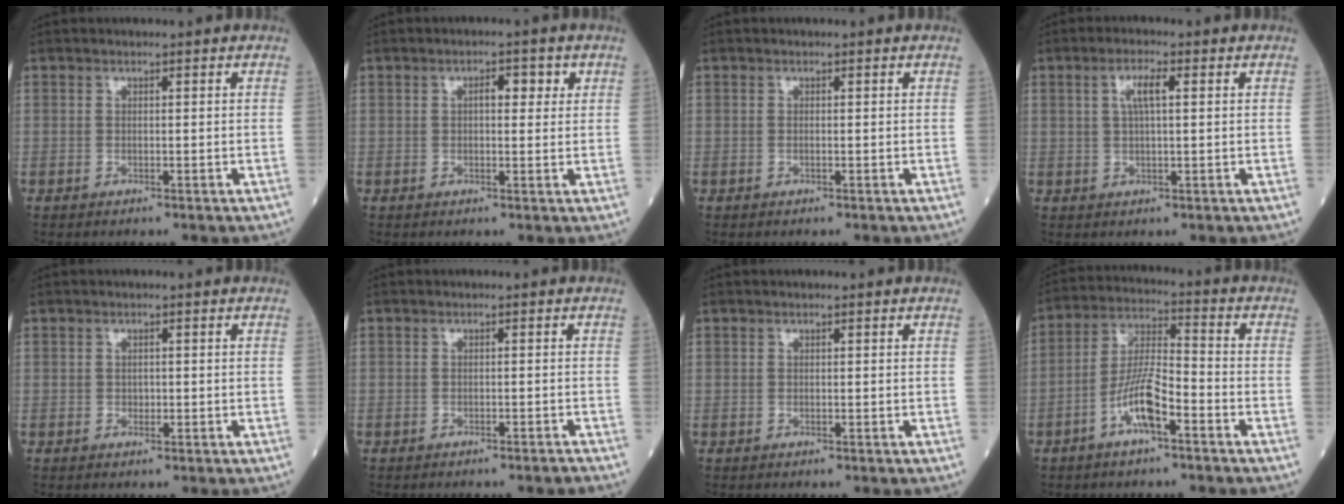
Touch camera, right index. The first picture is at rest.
{"total": 3.0, "force": [1.0, 1.3, 2.5], "torque": [-0.036, 0.010, 0.012]}
{"total": 0.0}
{"total": 3.6, "force": [1.1, 0.7, 3.3], "torque": [-0.066, 0.007, 0.022]}
{"total": 0.7, "force": [-0.1, 0.6, 0.3], "torque": [-0.001, 0.002, -0.002]}
{"total": 1.8, "force": [-1.8, 0.1, 0.5], "torque": [-0.006, 0.001, -0.023]}
{"total": 0.0}
{"total": 8.4, "force": [-4.0, 1.7, 7.1], "torque": [-0.145, 0.010, -0.077]}